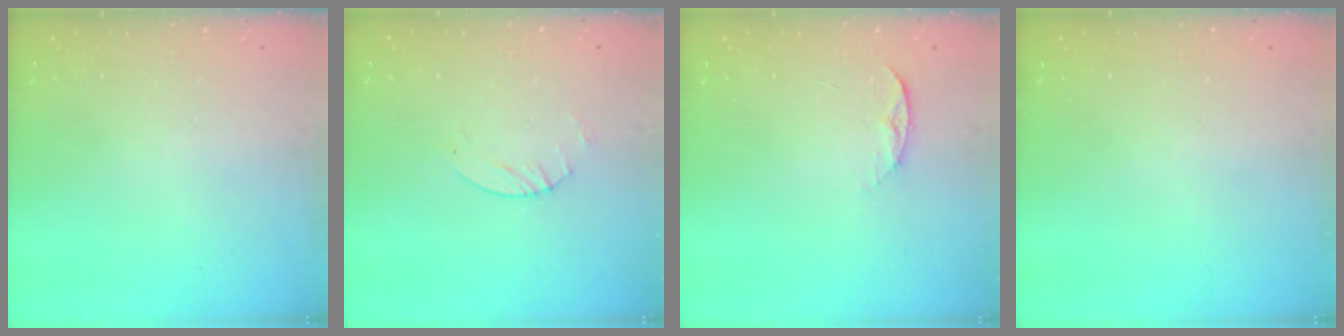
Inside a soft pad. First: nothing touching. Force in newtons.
{"total": 2.6, "press": 2.5, "slide": 0.4}
{"total": 5.2, "press": 5.2, "slide": 0.6}
{"total": 0.0}